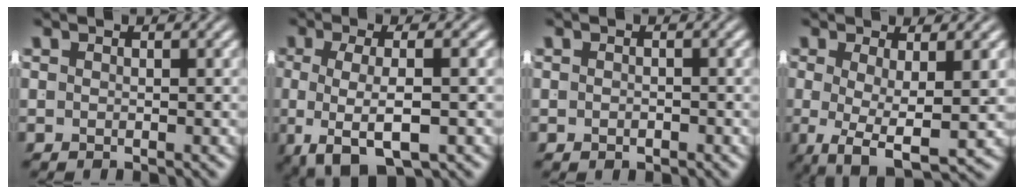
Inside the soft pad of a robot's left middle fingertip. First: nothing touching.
{"total": 6.4, "force": [-2.5, 2.2, 5.5], "torque": [-0.109, -0.027, -0.018]}
{"total": 0.6, "force": [-0.5, 0.1, 0.3], "torque": [-0.010, -0.007, -0.005]}
{"total": 6.7, "force": [-3.1, 2.4, 5.4], "torque": [-0.112, -0.052, -0.023]}